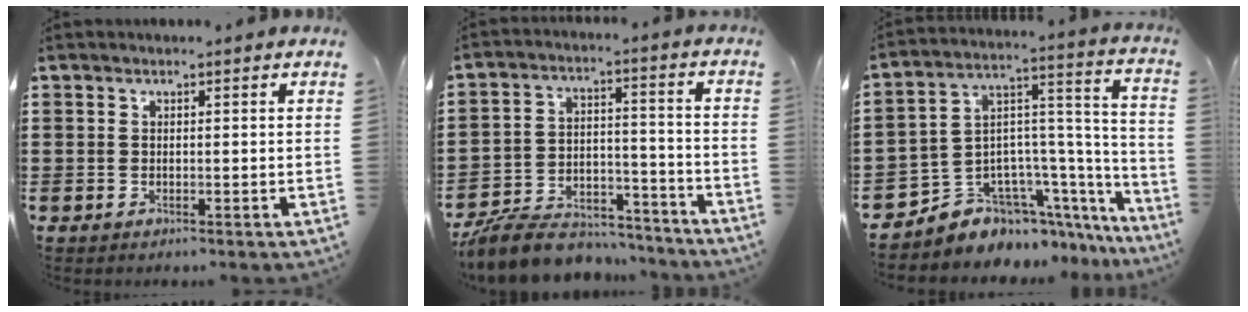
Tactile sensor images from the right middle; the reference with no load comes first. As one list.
[{"total": 8.5, "force": [-8.0, 2.0, 2.1], "torque": [-0.041, 0.021, -0.156]}, {"total": 6.9, "force": [-5.5, 4.0, 0.3], "torque": [-0.021, -0.009, -0.106]}]